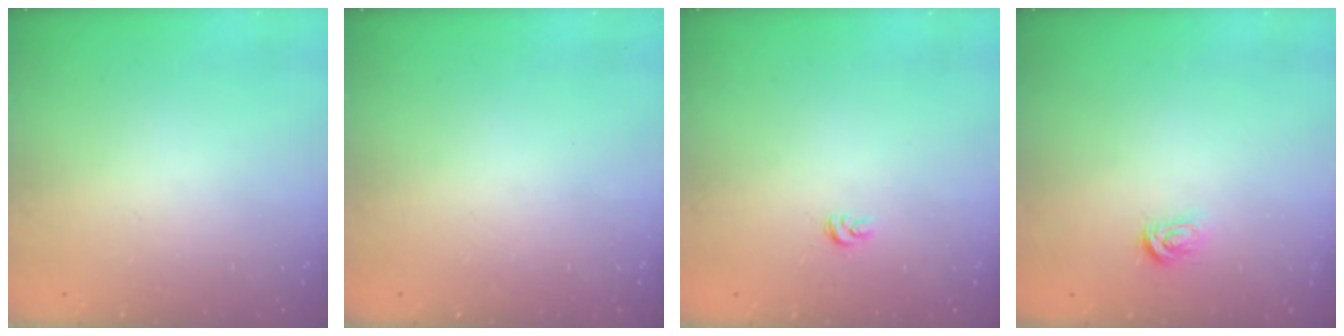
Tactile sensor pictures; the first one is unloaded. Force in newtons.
{"total": 0.0}
{"total": 3.1, "press": 3.1, "slide": 0.3}
{"total": 2.8, "press": 2.8, "slide": 0.4}